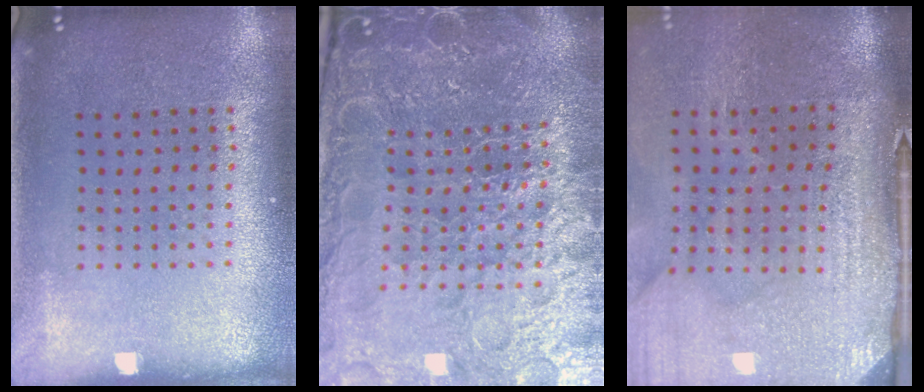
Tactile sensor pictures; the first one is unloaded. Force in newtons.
{"total": 6.2, "press": 5.5, "slide": 2.8}
{"total": 4.6, "press": 3.8, "slide": 2.6}